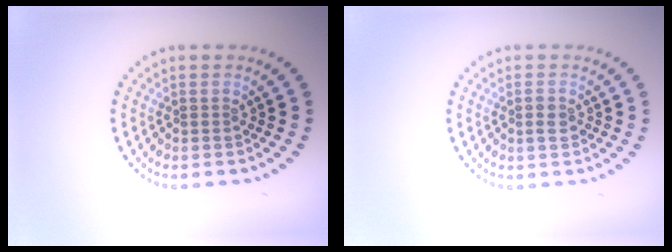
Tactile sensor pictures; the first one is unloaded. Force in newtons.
{"total": 1.5, "press": 1.4, "slide": 0.5}